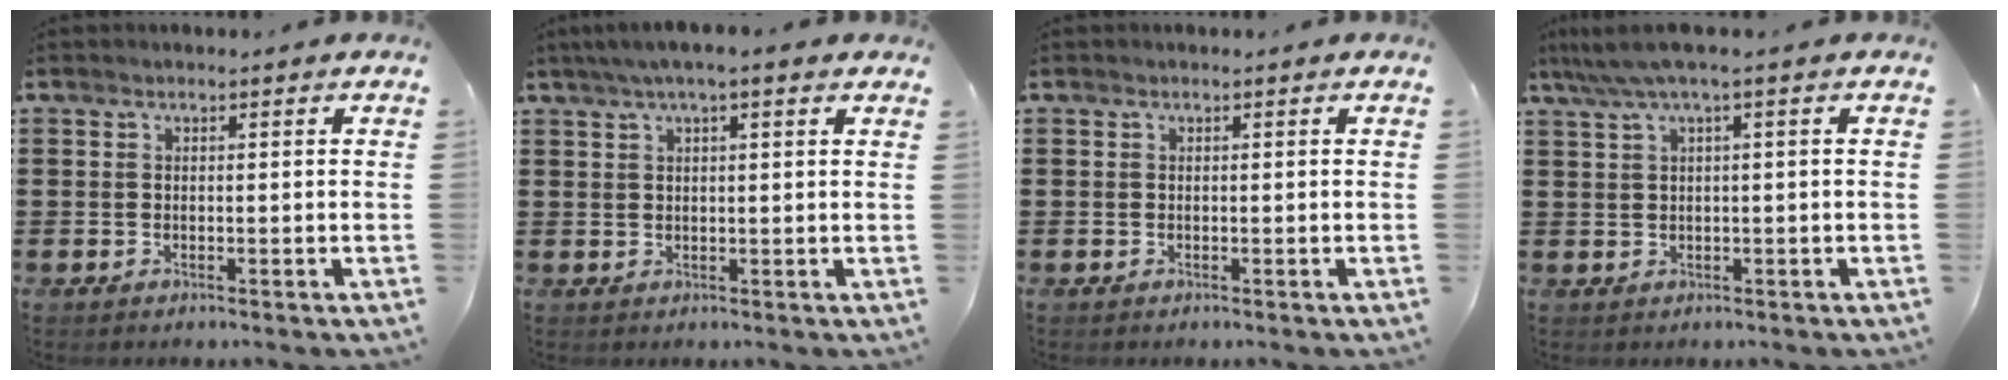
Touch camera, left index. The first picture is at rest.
{"total": 3.4, "force": [2.1, 0.4, 2.7], "torque": [-0.056, 0.007, 0.036]}
{"total": 0.0}
{"total": 3.0, "force": [0.7, 0.1, 2.9], "torque": [-0.064, -0.005, 0.007]}